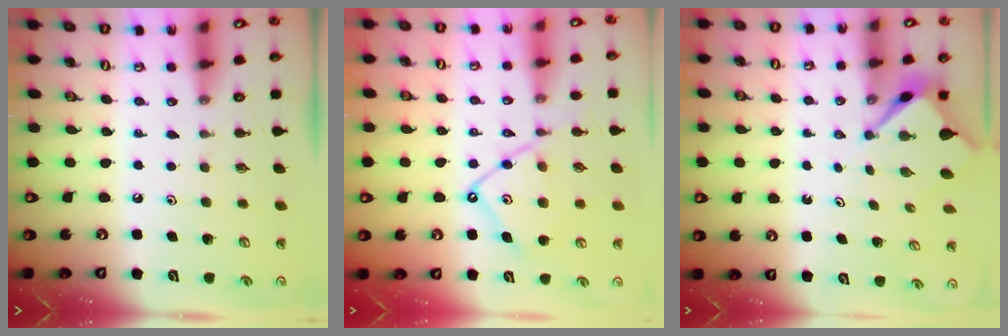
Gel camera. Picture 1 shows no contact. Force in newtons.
{"total": 10.9, "press": 10.8, "slide": 1.1}
{"total": 3.2, "press": 3.2, "slide": 0.3}